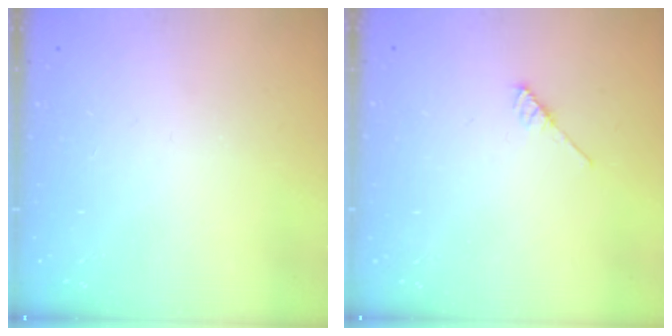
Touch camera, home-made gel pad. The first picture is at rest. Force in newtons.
{"total": 3.7, "press": 3.7, "slide": 0.3}